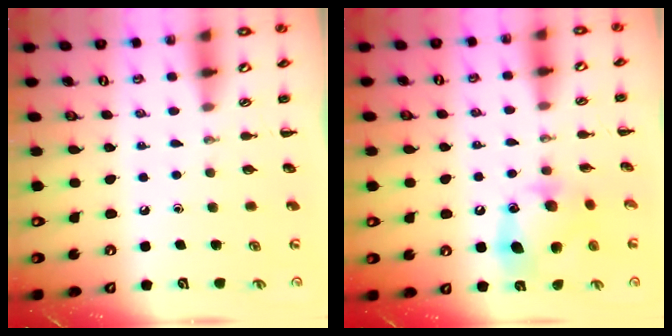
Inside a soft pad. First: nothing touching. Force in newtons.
{"total": 13.0, "press": 12.9, "slide": 1.7}